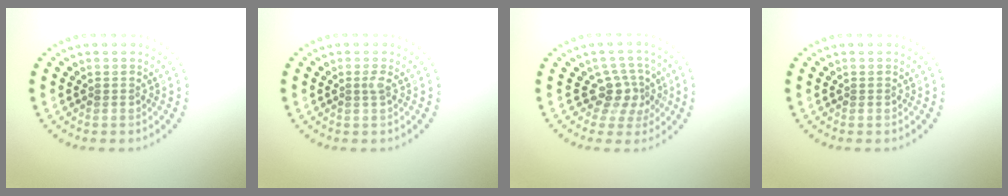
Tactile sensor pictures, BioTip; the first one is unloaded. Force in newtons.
{"total": 0.8, "press": 0.6, "slide": 0.5}
{"total": 2.8, "press": 2.2, "slide": 1.8}
{"total": 0.0}